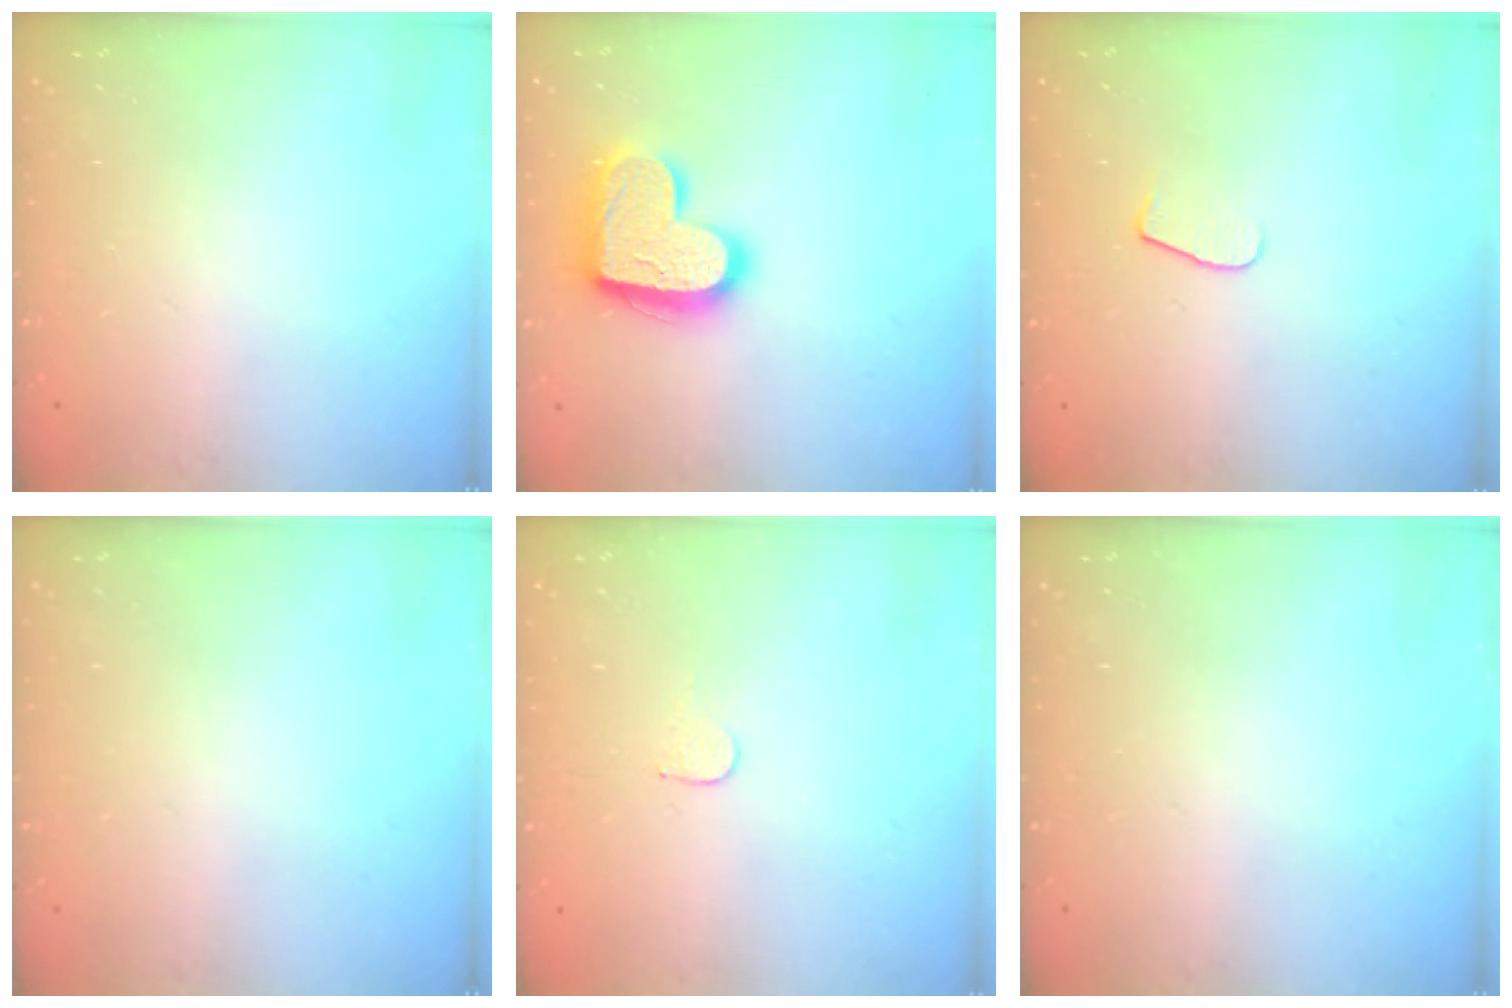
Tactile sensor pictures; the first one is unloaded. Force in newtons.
{"total": 17.3, "press": 17.3, "slide": 1.1}
{"total": 5.5, "press": 5.5, "slide": 0.5}
{"total": 0.0}
{"total": 3.7, "press": 3.7, "slide": 0.3}
{"total": 0.0}